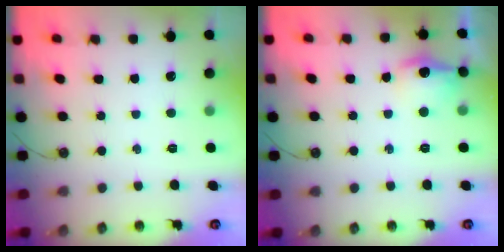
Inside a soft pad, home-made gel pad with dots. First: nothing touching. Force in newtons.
{"total": 11.1, "press": 11.0, "slide": 0.9}